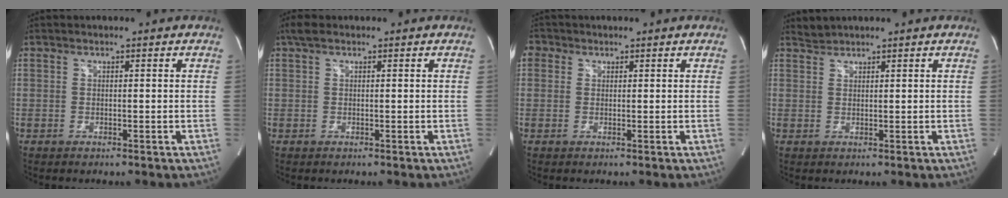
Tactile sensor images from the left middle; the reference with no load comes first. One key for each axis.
{"total": 1.7, "fx": 1.2, "fy": 0.8, "fz": 1.0, "tx": -0.024, "ty": 0.017, "tz": 0.023}
{"total": 2.3, "fx": 0.9, "fy": 2.1, "fz": 0.5, "tx": -0.002, "ty": 0.012, "tz": 0.013}
{"total": 1.5, "fx": 1.4, "fy": -0.2, "fz": -0.4, "tx": -0.001, "ty": 0.004, "tz": 0.032}